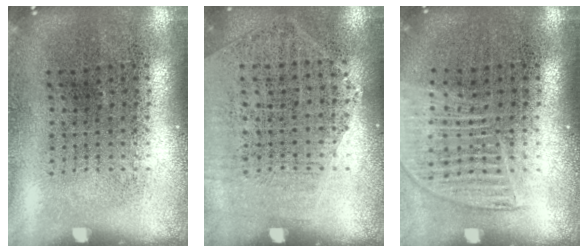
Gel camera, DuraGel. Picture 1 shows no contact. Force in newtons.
{"total": 1.2, "press": 1.0, "slide": 0.7}
{"total": 1.4, "press": 1.3, "slide": 0.6}